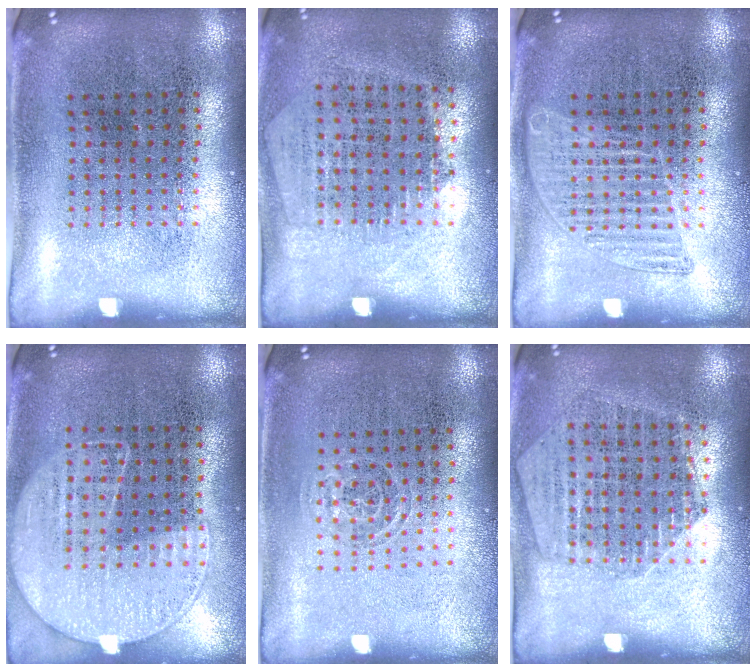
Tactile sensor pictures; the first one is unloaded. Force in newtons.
{"total": 1.3, "press": 1.1, "slide": 0.6}
{"total": 1.6, "press": 1.6, "slide": 0.2}
{"total": 1.2, "press": 1.0, "slide": 0.6}
{"total": 0.8, "press": 0.6, "slide": 0.6}
{"total": 1.5, "press": 1.5, "slide": 0.0}